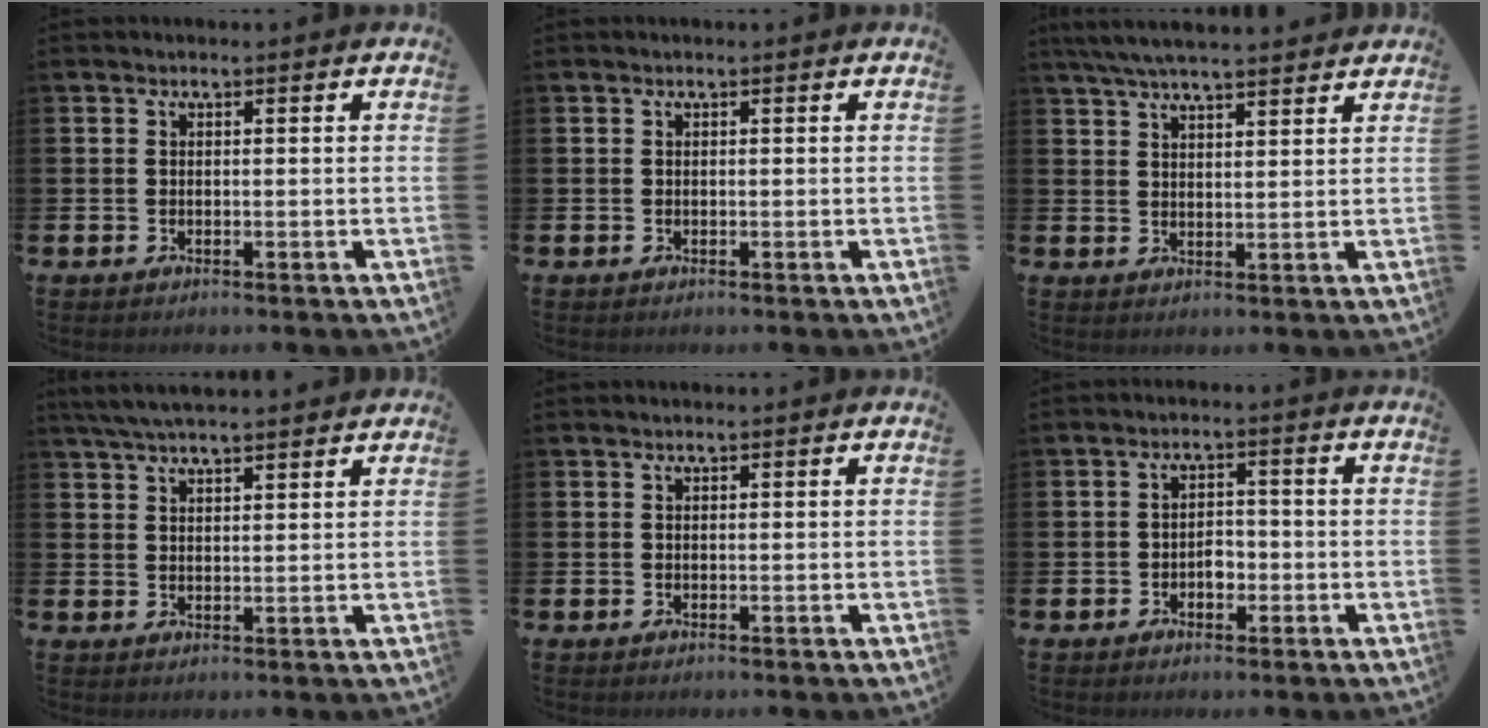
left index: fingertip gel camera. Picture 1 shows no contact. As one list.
[{"total": 0.0}, {"total": 5.8, "force": [5.5, 0.5, 1.8], "torque": [-0.057, -0.015, 0.102]}, {"total": 4.9, "force": [4.6, 0.5, 1.7], "torque": [-0.044, -0.010, 0.084]}, {"total": 0.0}, {"total": 2.3, "force": [-0.9, 1.6, 1.4], "torque": [-0.018, 0.003, -0.022]}]